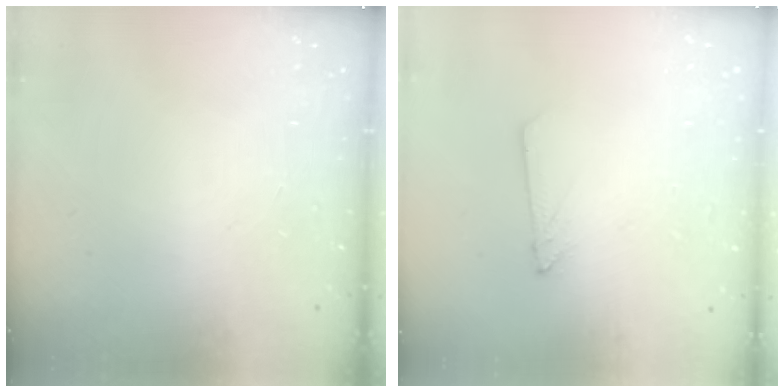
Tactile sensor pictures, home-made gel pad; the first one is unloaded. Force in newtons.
{"total": 2.4, "press": 2.4, "slide": 0.2}